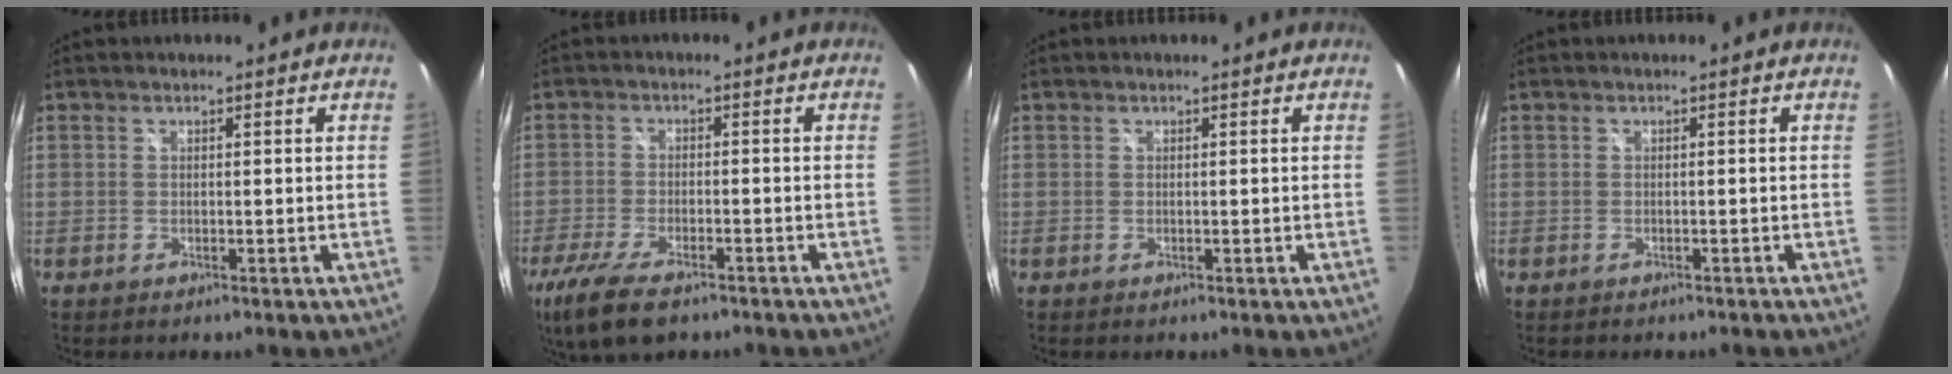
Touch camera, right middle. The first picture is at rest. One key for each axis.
{"total": 10.9, "fx": -7.6, "fy": 3.6, "fz": 7.0, "tx": -0.169, "ty": -0.036, "tz": -0.138}
{"total": 0.0}
{"total": 1.2, "fx": -1.0, "fy": 0.4, "fz": 0.4, "tx": -0.011, "ty": -0.004, "tz": -0.012}